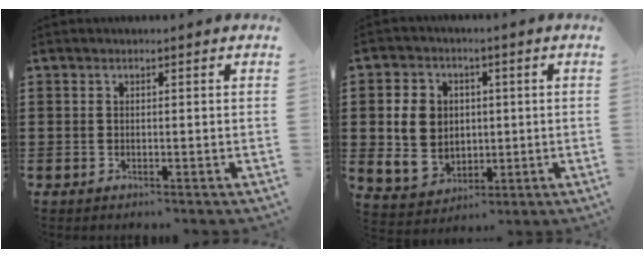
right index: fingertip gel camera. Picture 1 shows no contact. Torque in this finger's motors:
{"motor_torque": [2.14, 0.00, 0.40, 0.05]}